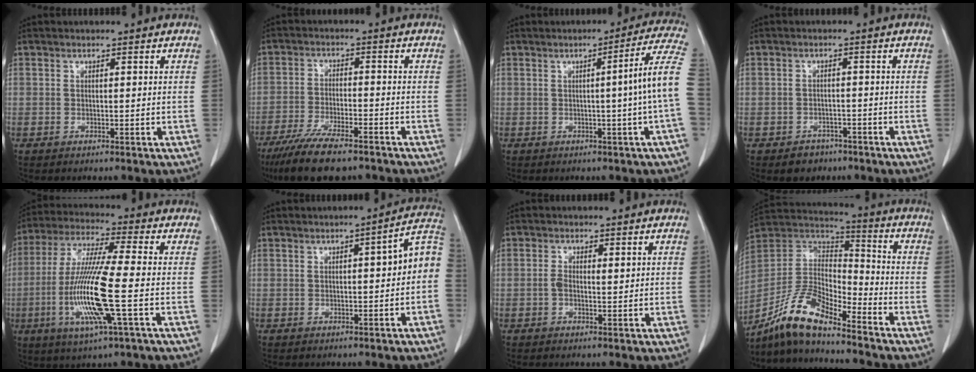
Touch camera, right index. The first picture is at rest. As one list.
[{"total": 11.3, "force": [-8.6, 2.3, 6.8], "torque": [-0.115, -0.024, -0.143]}, {"total": 8.7, "force": [-0.6, -2.0, 8.5], "torque": [-0.099, 0.008, -0.010]}, {"total": 3.2, "force": [-2.2, 2.3, 0.6], "torque": [-0.008, 0.009, -0.027]}, {"total": 14.4, "force": [-3.3, 0.1, 14.0], "torque": [-0.292, -0.015, -0.070]}, {"total": 6.3, "force": [-0.1, 0.8, 6.2], "torque": [-0.075, 0.021, -0.008]}, {"total": 1.9, "force": [0.1, 0.8, 1.7], "torque": [-0.037, 0.007, 0.002]}, {"total": 12.2, "force": [-9.7, 2.7, 6.8], "torque": [-0.144, 0.014, -0.187]}]